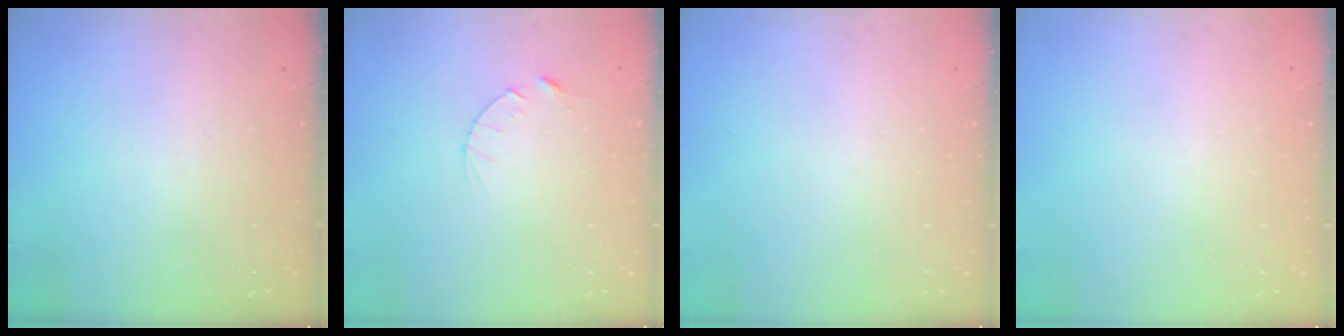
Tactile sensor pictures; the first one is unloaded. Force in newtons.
{"total": 4.1, "press": 4.0, "slide": 0.4}
{"total": 0.0}
{"total": 0.0}